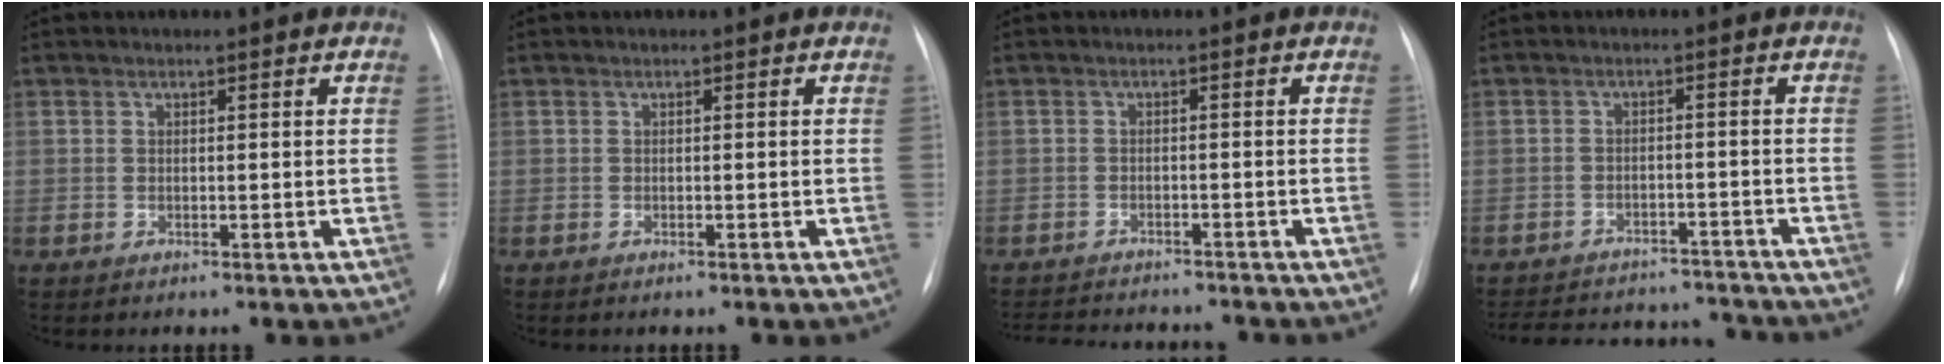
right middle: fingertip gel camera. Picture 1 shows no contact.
{"total": 0.0}
{"total": 11.3, "force": [-10.5, 2.5, 3.4], "torque": [-0.063, 0.001, -0.135]}
{"total": 17.6, "force": [-16.2, 5.1, 4.8], "torque": [-0.122, 0.004, -0.215]}